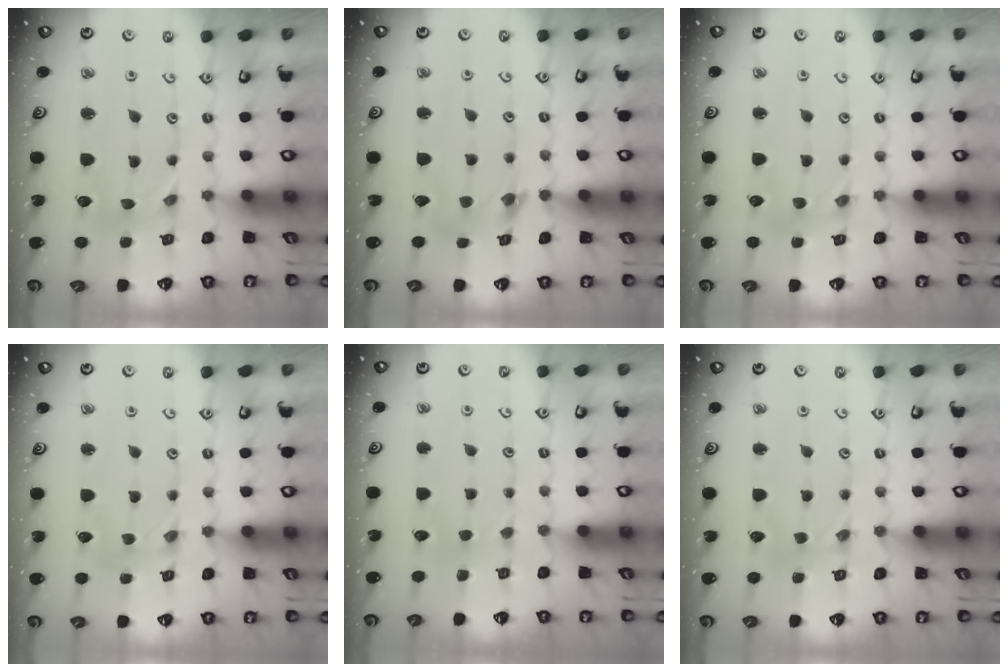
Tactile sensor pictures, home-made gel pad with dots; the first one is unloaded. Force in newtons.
{"total": 4.2, "press": 4.2, "slide": 0.4}
{"total": 1.9, "press": 1.9, "slide": 0.3}
{"total": 0.0}
{"total": 2.0, "press": 2.0, "slide": 0.4}
{"total": 1.8, "press": 1.8, "slide": 0.4}